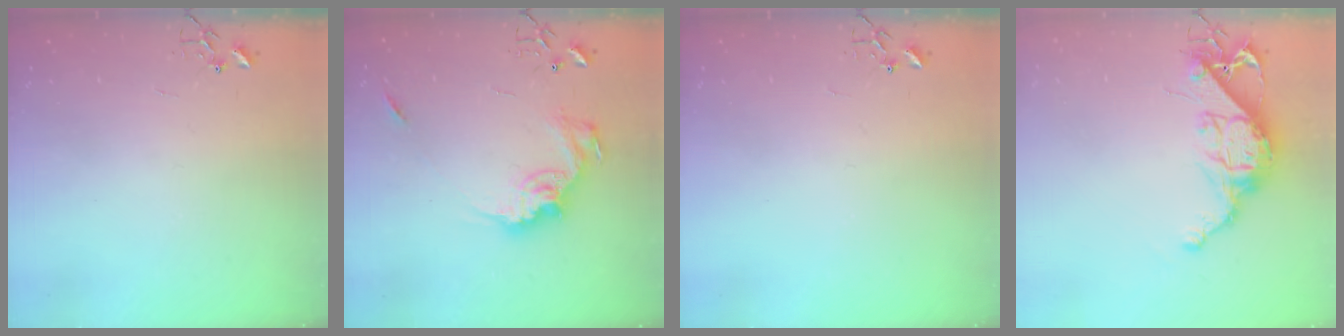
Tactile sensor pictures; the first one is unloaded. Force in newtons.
{"total": 14.8, "press": 14.8, "slide": 0.8}
{"total": 0.0}
{"total": 12.8, "press": 12.7, "slide": 1.0}